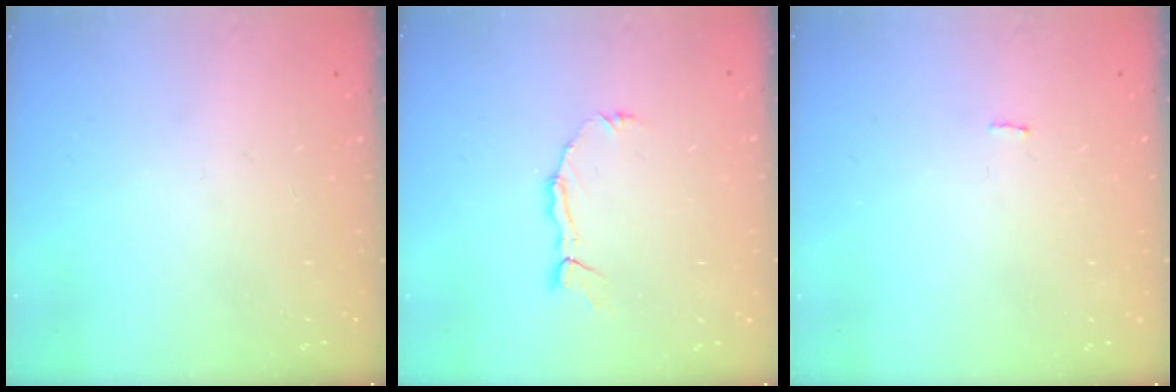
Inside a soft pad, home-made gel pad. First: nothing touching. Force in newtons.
{"total": 3.6, "press": 3.6, "slide": 0.2}
{"total": 1.4, "press": 1.3, "slide": 0.1}